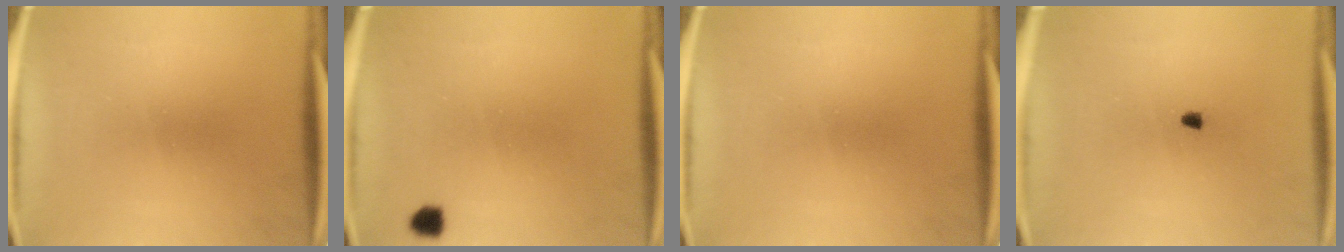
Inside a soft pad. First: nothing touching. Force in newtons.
{"total": 2.0}
{"total": 0.0}
{"total": 1.0}